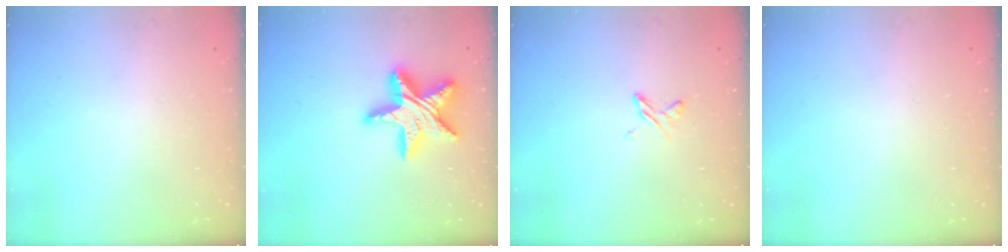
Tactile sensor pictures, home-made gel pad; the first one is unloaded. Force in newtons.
{"total": 18.5, "press": 18.4, "slide": 1.6}
{"total": 4.5, "press": 4.5, "slide": 0.5}
{"total": 0.0}